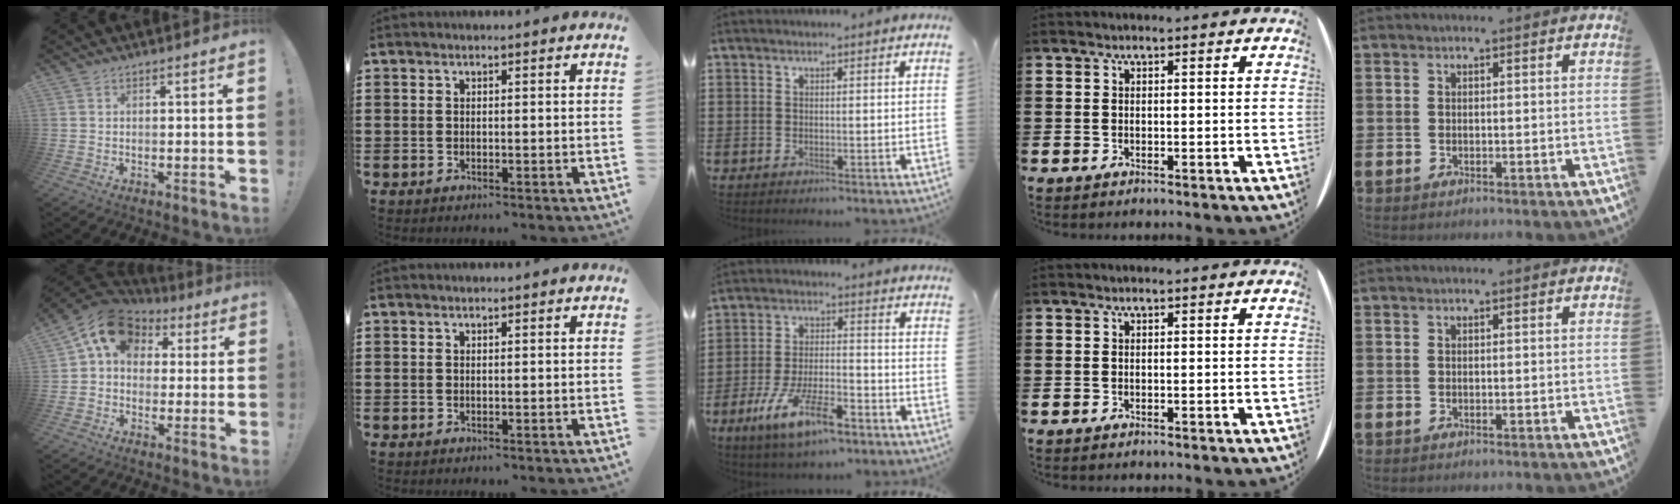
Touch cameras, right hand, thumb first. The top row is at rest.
{"thumb": {"total": 12.7, "force": [4.4, 9.5, 7.1], "torque": [-0.117, -0.005, 0.088]}, "middle": {"total": 10.1, "force": [-6.2, 2.9, 7.5], "torque": [-0.162, -0.003, -0.118]}}